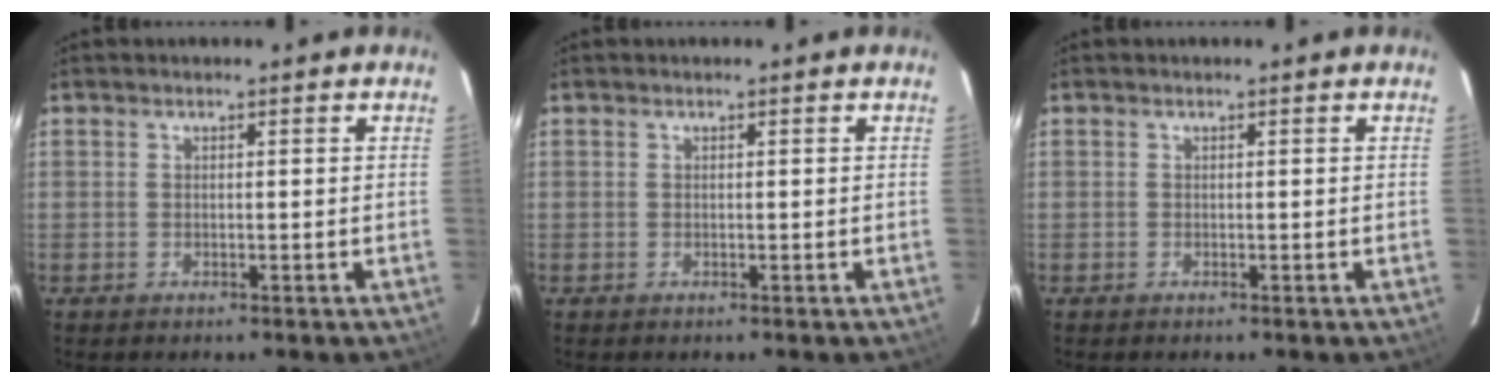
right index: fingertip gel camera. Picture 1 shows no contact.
{"total": 0.0}
{"total": 0.0}